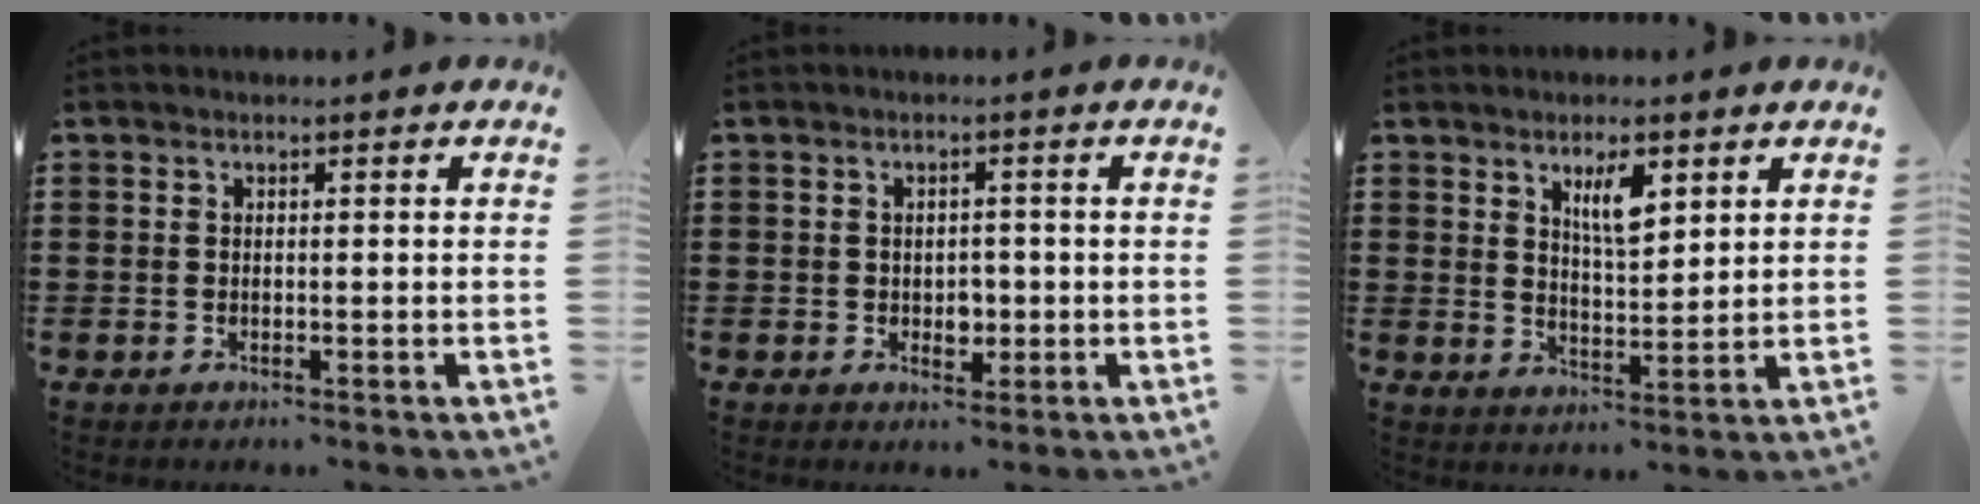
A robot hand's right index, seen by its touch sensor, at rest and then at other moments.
{"total": 2.4, "force": [-0.3, 1.7, 1.7], "torque": [-0.026, 0.001, -0.009]}
{"total": 5.1, "force": [2.8, 1.7, 4.0], "torque": [-0.070, -0.001, 0.045]}